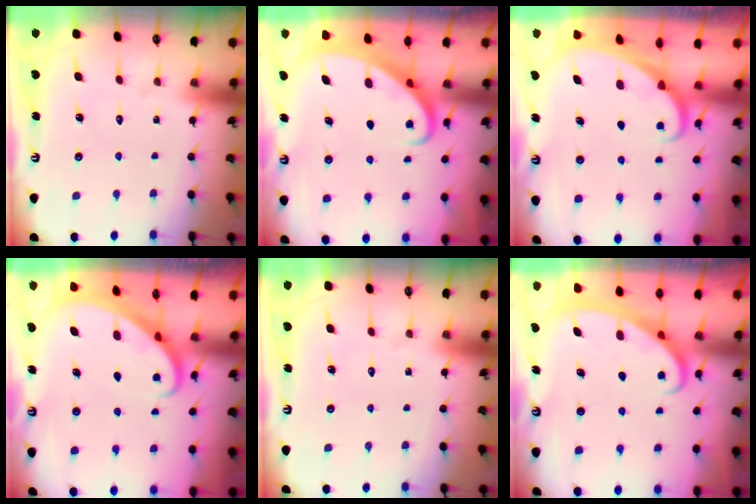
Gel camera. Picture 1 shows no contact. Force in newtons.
{"total": 2.7, "press": 2.7, "slide": 0.3}
{"total": 1.7, "press": 1.6, "slide": 0.1}
{"total": 2.8, "press": 2.8, "slide": 0.3}
{"total": 0.0}
{"total": 2.7, "press": 2.7, "slide": 0.4}